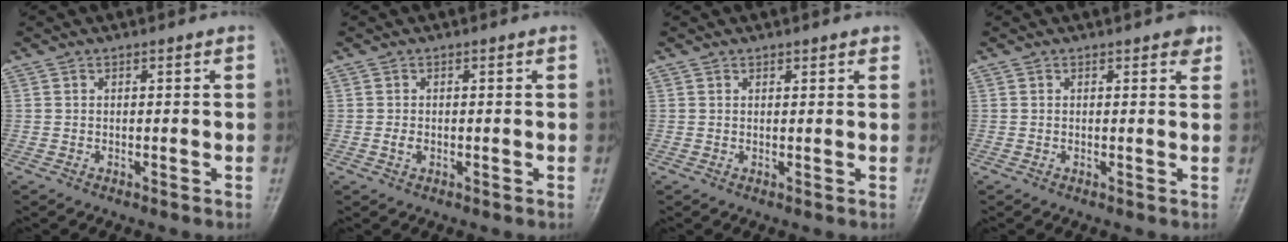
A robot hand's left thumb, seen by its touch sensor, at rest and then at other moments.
{"total": 1.5, "force": [-0.1, 1.0, 1.1], "torque": [-0.018, -0.001, -0.002]}
{"total": 1.7, "force": [1.3, 0.7, 0.9], "torque": [-0.003, -0.005, 0.013]}
{"total": 2.0, "force": [1.3, 0.9, 1.2], "torque": [-0.003, -0.005, 0.012]}